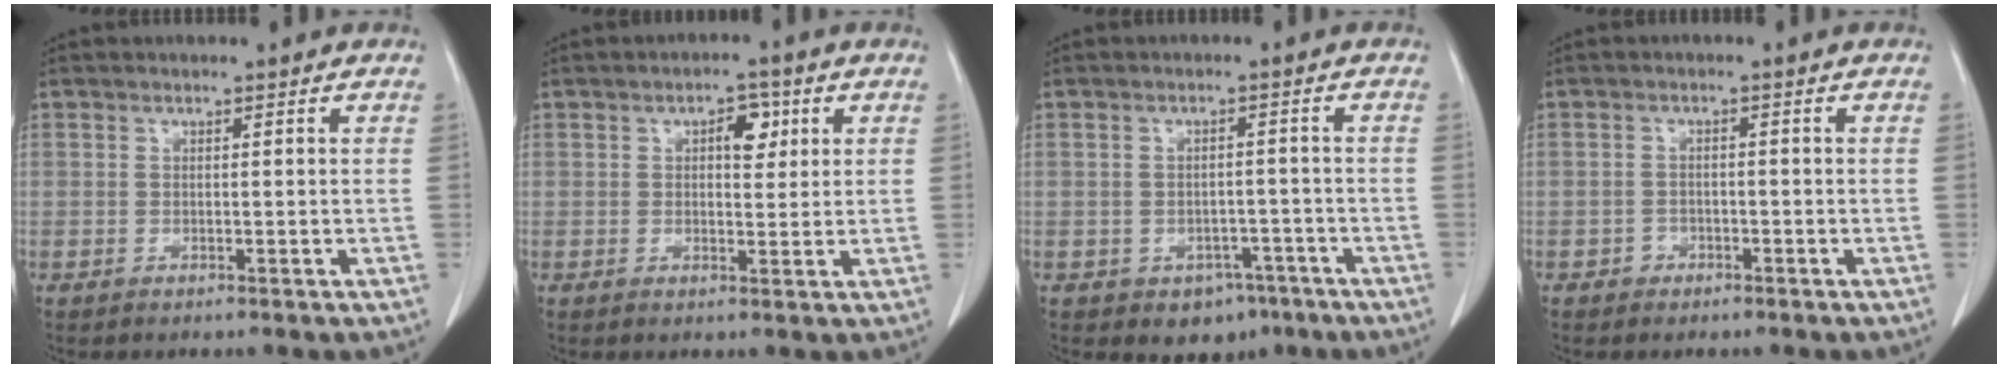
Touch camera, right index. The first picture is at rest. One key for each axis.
{"total": 3.9, "fx": 1.4, "fy": 2.0, "fz": 3.0, "tx": -0.042, "ty": 0.008, "tz": 0.019}
{"total": 5.1, "fx": -3.1, "fy": 3.6, "fz": 1.9, "tx": -0.014, "ty": 0.008, "tz": -0.034}
{"total": 1.5, "fx": -0.9, "fy": 1.1, "fz": 0.2, "tx": -0.002, "ty": 0.005, "tz": -0.018}